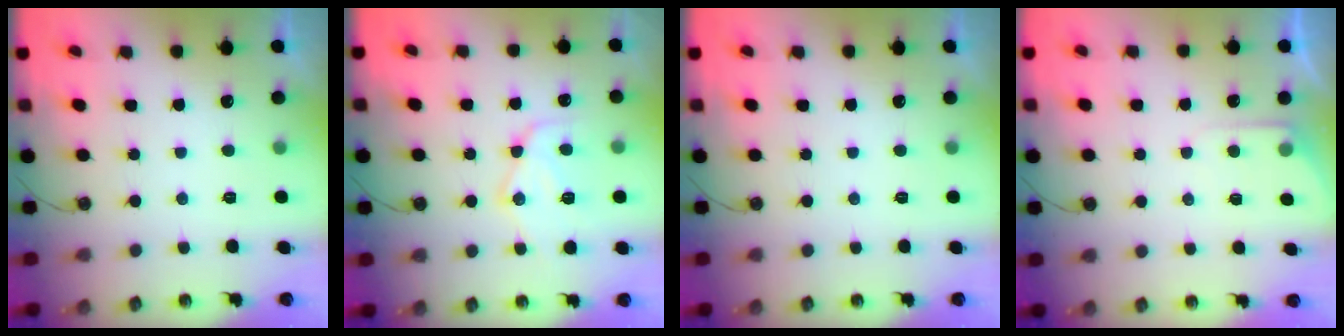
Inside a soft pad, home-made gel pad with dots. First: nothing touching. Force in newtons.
{"total": 12.5, "press": 12.4, "slide": 1.2}
{"total": 0.0}
{"total": 4.5, "press": 4.4, "slide": 0.6}